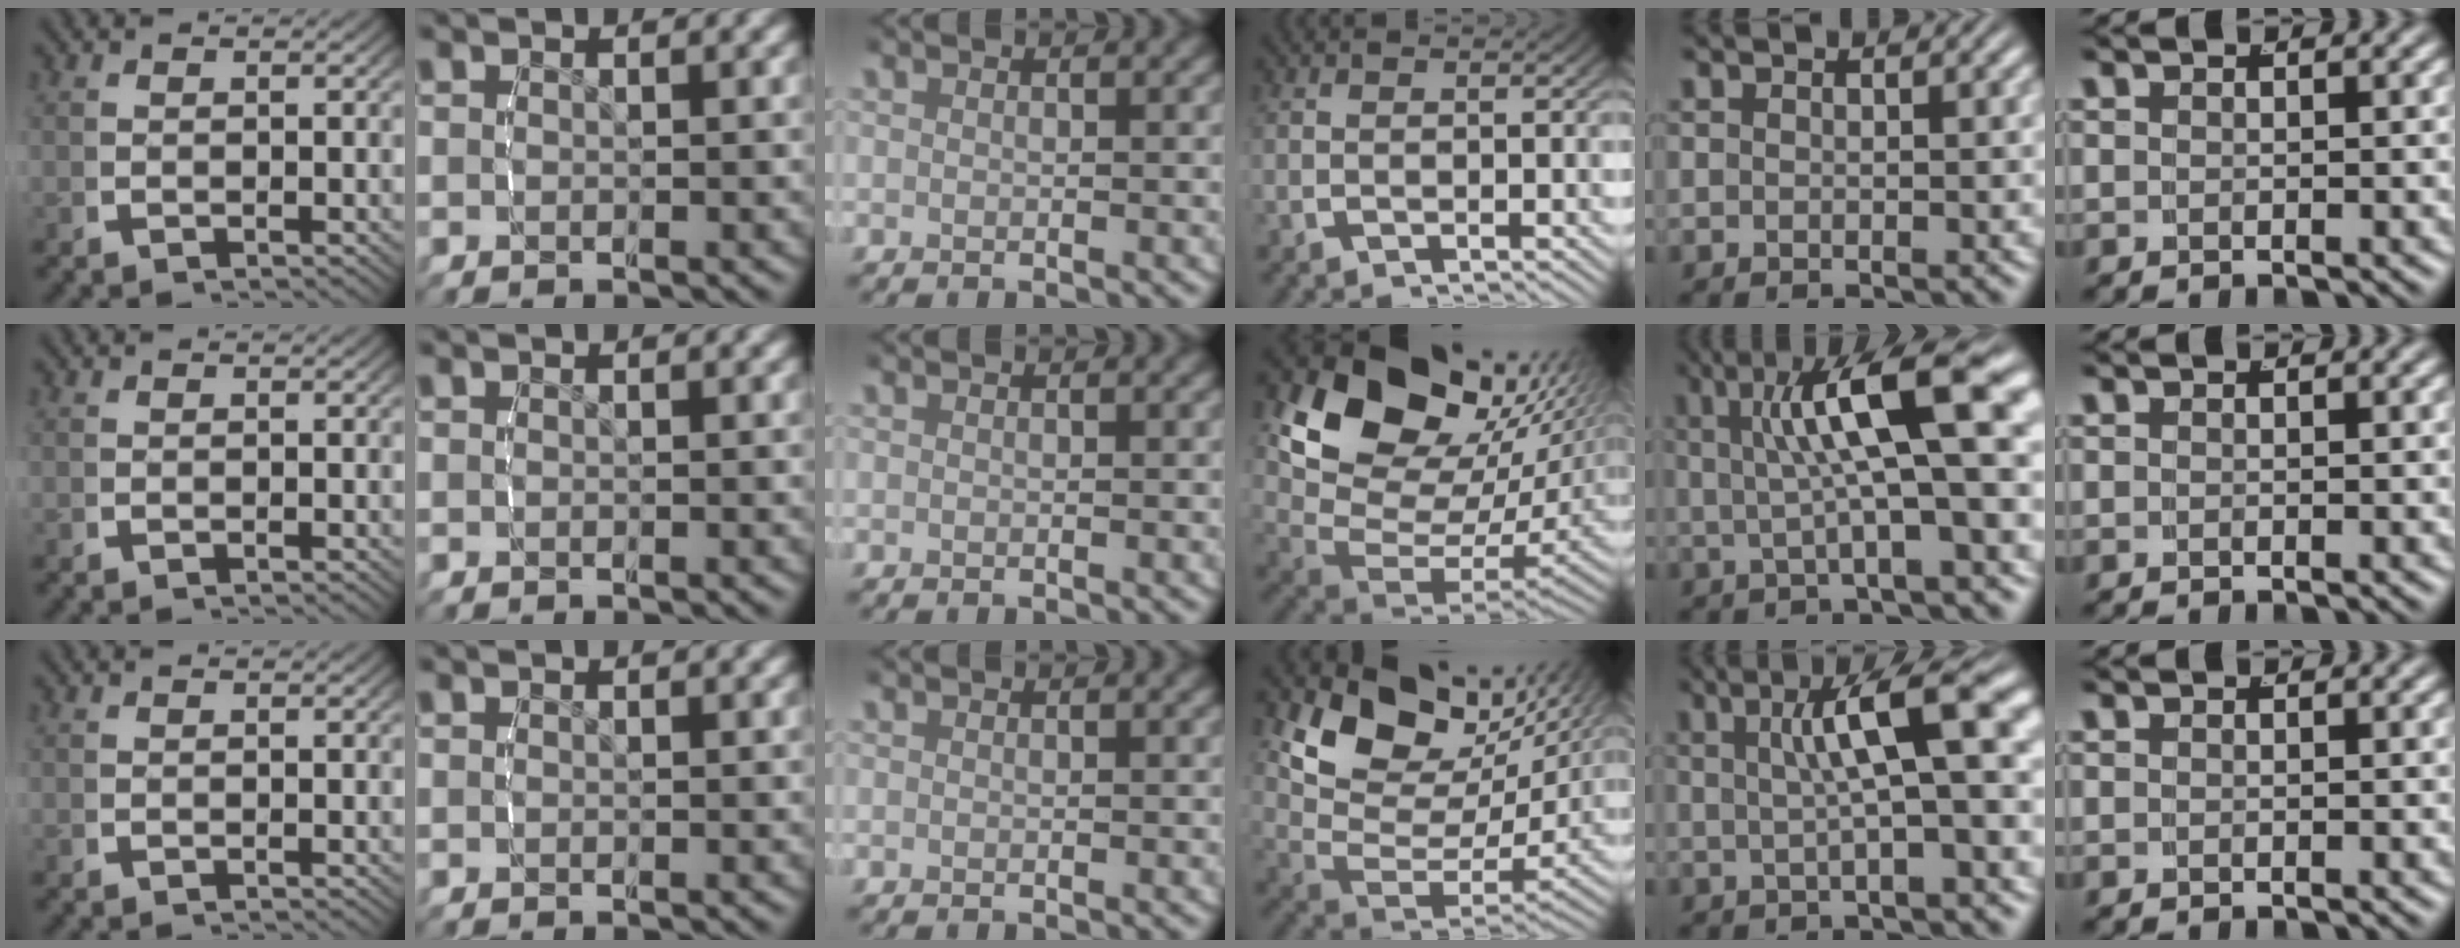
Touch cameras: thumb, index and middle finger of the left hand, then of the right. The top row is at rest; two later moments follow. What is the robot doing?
{"motion": "lift_and_place", "object": "lipstick"}